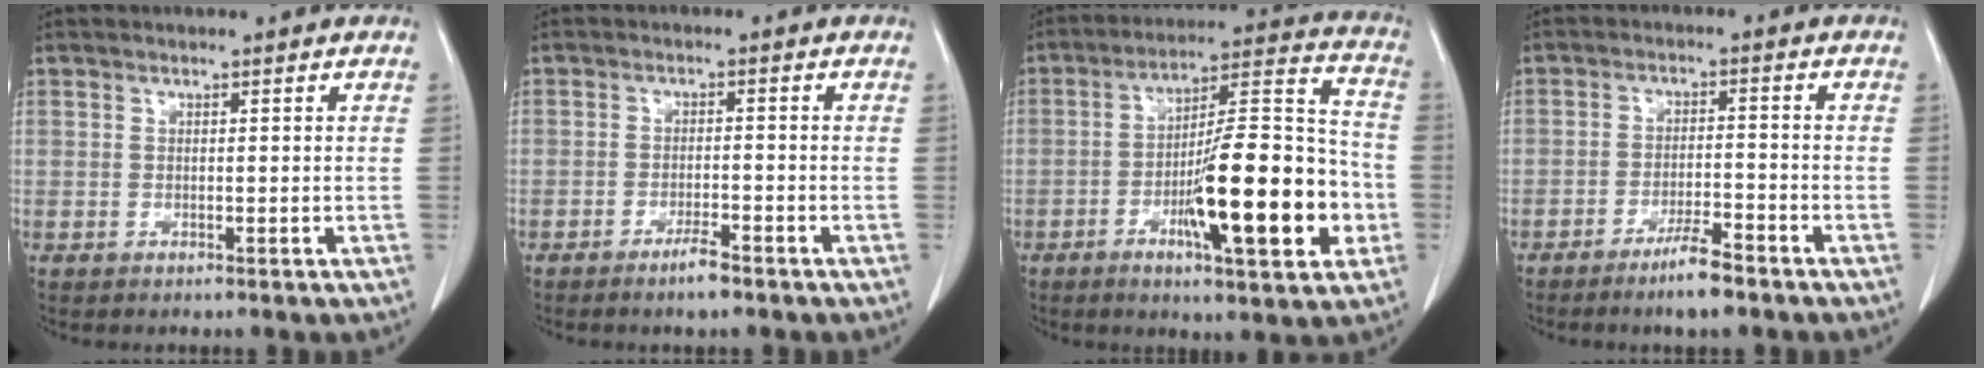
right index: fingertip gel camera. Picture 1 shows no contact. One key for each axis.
{"total": 3.0, "fx": -2.2, "fy": 0.3, "fz": 2.0, "tx": -0.037, "ty": 0.000, "tz": -0.036}
{"total": 19.1, "fx": -5.2, "fy": 3.7, "fz": 18.0, "tx": -0.282, "ty": 0.010, "tz": -0.077}
{"total": 5.2, "fx": -3.9, "fy": 0.5, "fz": 3.5, "tx": -0.064, "ty": -0.005, "tz": -0.066}